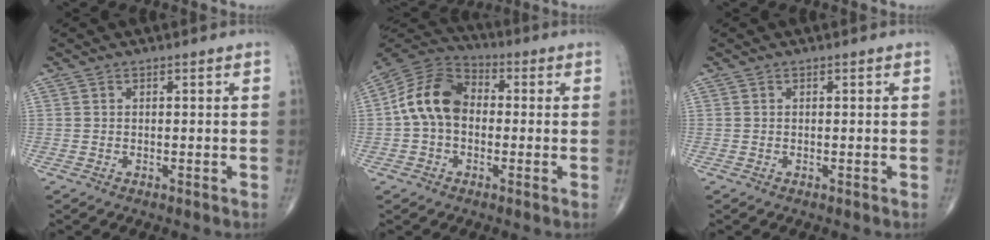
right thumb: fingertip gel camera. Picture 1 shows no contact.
{"total": 11.9, "force": [-0.3, 8.7, 8.2], "torque": [-0.143, 0.035, -0.020]}
{"total": 0.0}